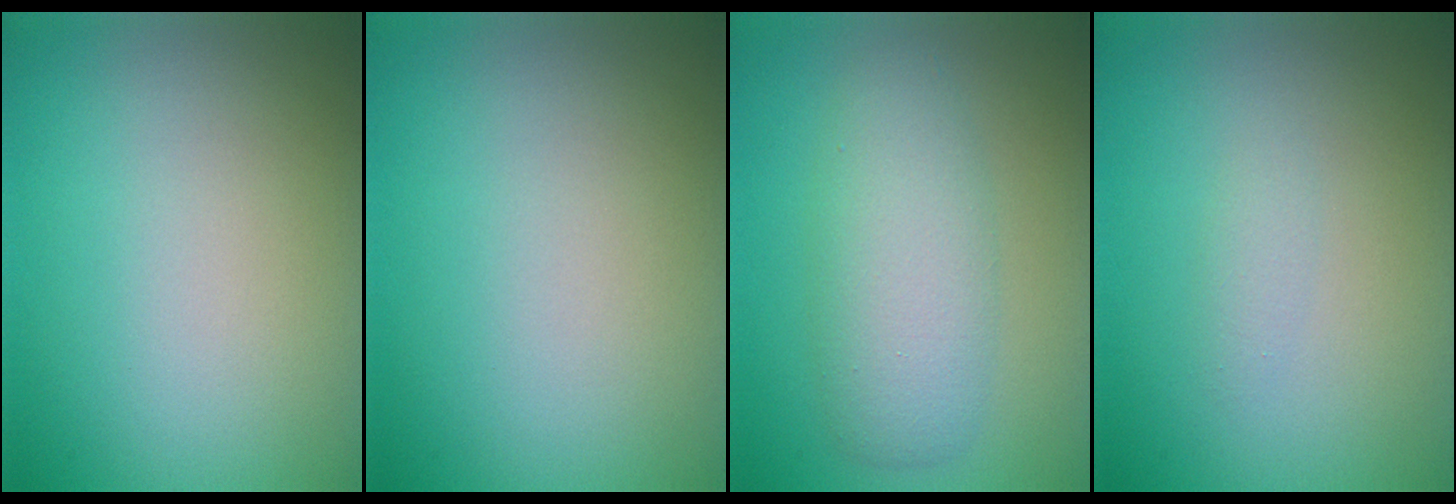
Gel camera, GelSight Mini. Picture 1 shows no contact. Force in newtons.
{"total": 0.0}
{"total": 4.8, "press": 4.8, "slide": 0.1}
{"total": 0.8, "press": 0.8, "slide": 0.1}